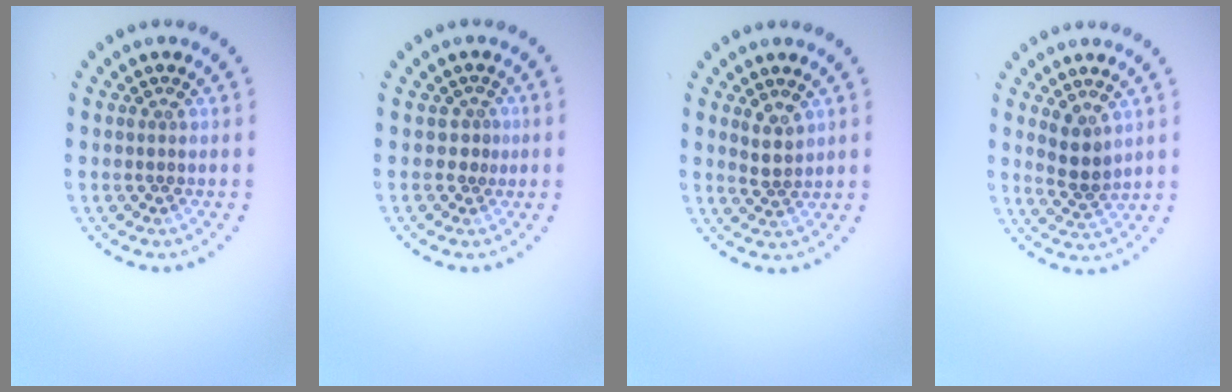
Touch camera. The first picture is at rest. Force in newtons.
{"total": 1.1, "press": 0.5, "slide": 1.0}
{"total": 1.6, "press": 1.2, "slide": 1.0}
{"total": 2.3, "press": 1.9, "slide": 1.3}